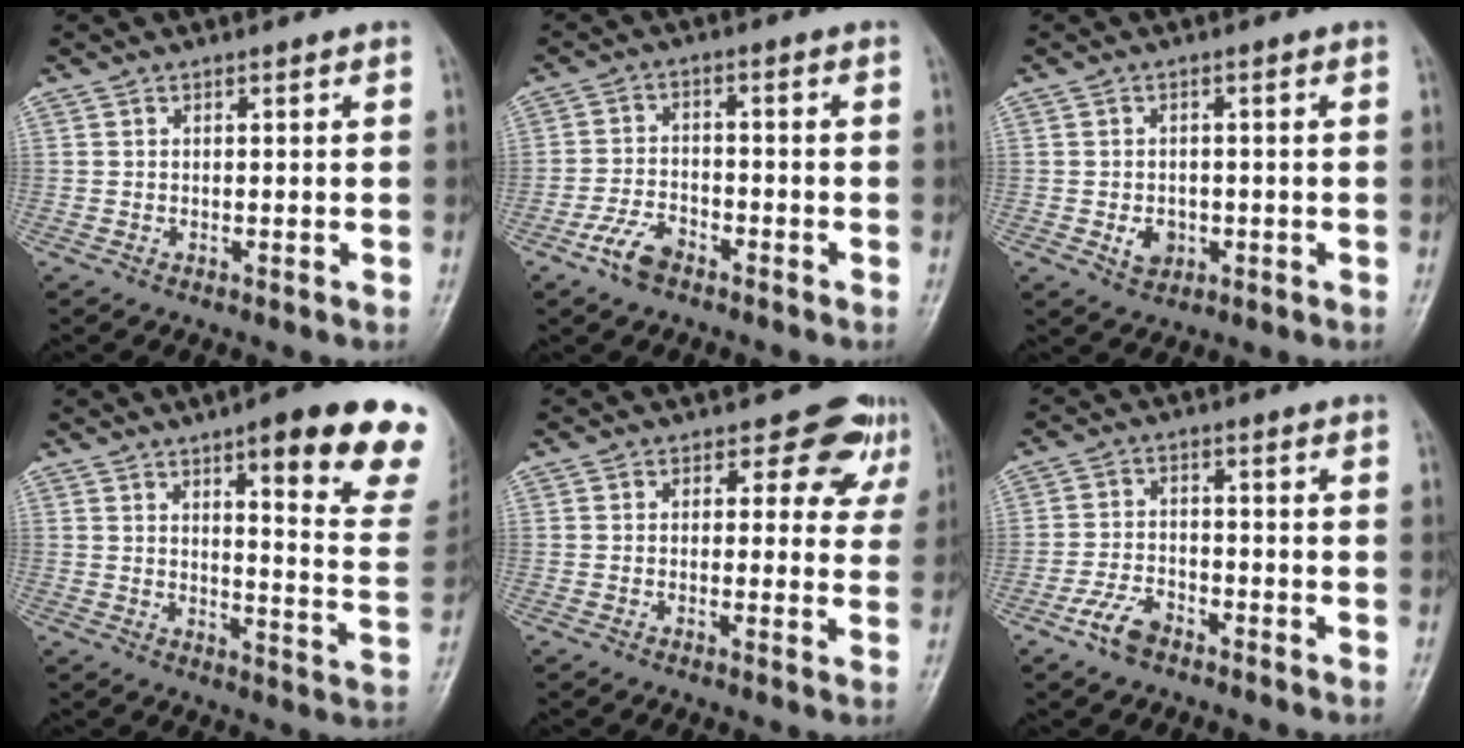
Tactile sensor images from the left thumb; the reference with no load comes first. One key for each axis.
{"total": 5.5, "fx": -3.6, "fy": 2.8, "fz": 3.1, "tx": -0.058, "ty": 0.019, "tz": -0.072}
{"total": 3.6, "fx": -1.0, "fy": 2.8, "fz": 1.9, "tx": -0.021, "ty": 0.002, "tz": -0.010}
{"total": 19.4, "fx": 11.9, "fy": 4.0, "fz": 14.9, "tx": -0.157, "ty": -0.059, "tz": 0.145}
{"total": 6.4, "fx": 4.1, "fy": 4.3, "fz": 2.4, "tx": 0.007, "ty": -0.021, "tz": 0.032}
{"total": 5.1, "fx": -3.4, "fy": 2.6, "fz": 2.8, "tx": -0.054, "ty": 0.018, "tz": -0.068}